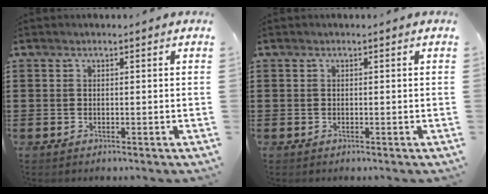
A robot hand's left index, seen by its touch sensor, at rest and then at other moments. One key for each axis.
{"total": 0.0}